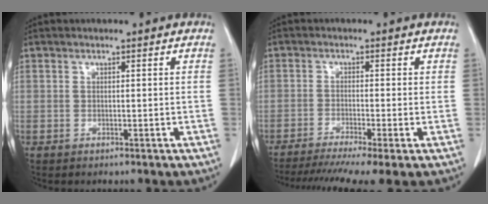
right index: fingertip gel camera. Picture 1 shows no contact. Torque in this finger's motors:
{"motor_torque": [1.10, -1.04, 0.42, 0.14]}